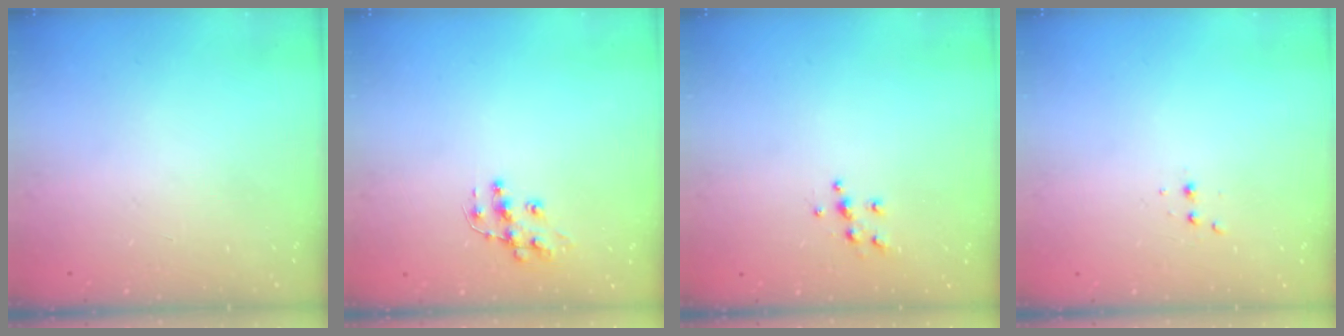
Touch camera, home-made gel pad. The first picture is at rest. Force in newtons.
{"total": 9.8, "press": 9.7, "slide": 0.5}
{"total": 5.7, "press": 5.7, "slide": 0.6}
{"total": 2.5, "press": 2.4, "slide": 0.5}